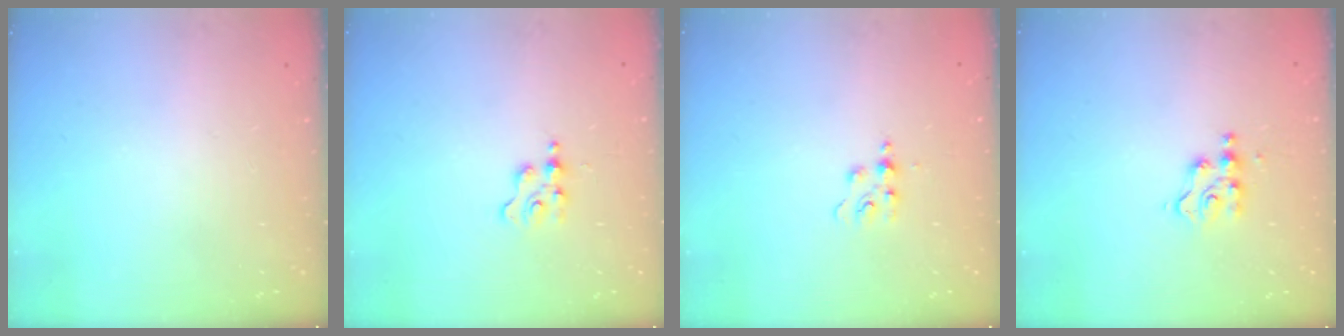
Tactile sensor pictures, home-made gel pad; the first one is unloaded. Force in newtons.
{"total": 2.5, "press": 2.5, "slide": 0.3}
{"total": 4.2, "press": 4.2, "slide": 0.4}
{"total": 4.0, "press": 4.0, "slide": 0.5}